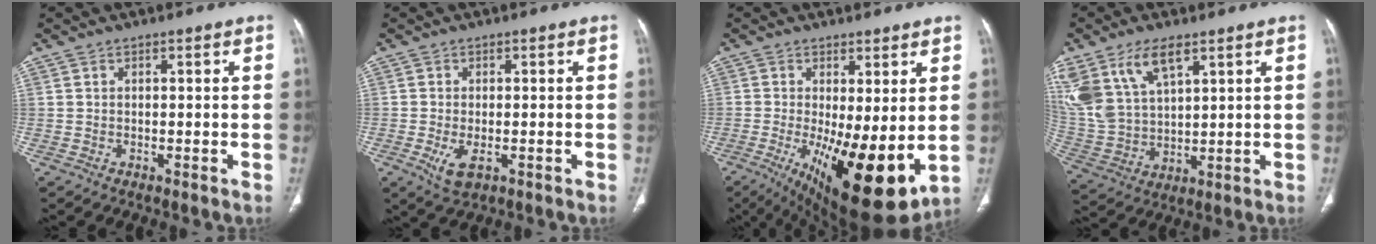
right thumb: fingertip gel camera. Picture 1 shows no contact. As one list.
[{"total": 4.2, "force": [-1.4, 2.1, 3.3], "torque": [-0.066, -0.010, -0.019]}, {"total": 16.8, "force": [-2.7, 5.8, 15.5], "torque": [-0.234, -0.035, -0.018]}, {"total": 15.5, "force": [8.3, 8.1, 10.3], "torque": [-0.212, -0.019, 0.176]}]